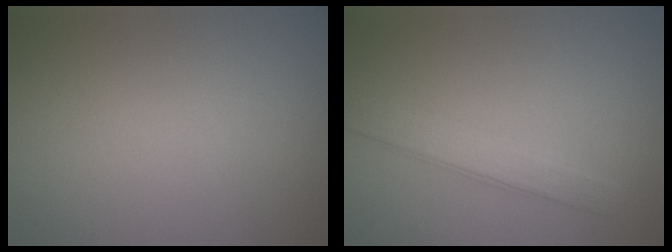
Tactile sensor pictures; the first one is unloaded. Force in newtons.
{"total": 2.9, "press": 2.9, "slide": 0.1}